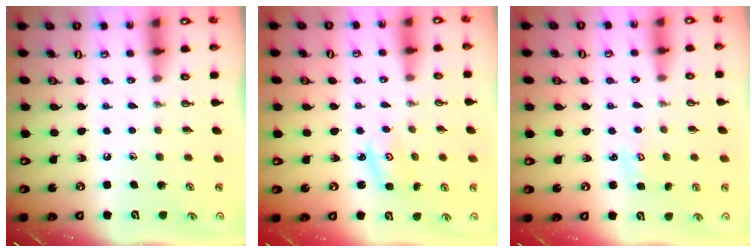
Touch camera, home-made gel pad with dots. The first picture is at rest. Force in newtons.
{"total": 2.7, "press": 2.7, "slide": 0.4}
{"total": 2.5, "press": 2.5, "slide": 0.2}